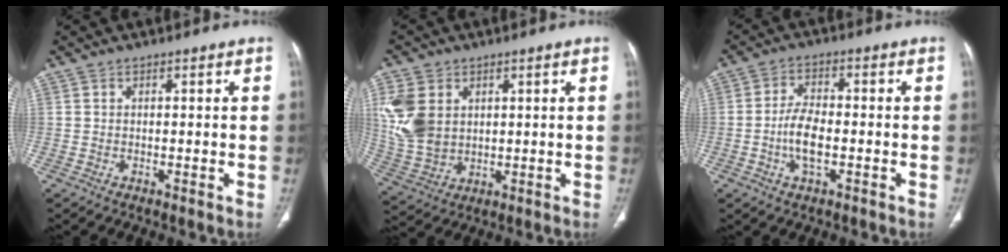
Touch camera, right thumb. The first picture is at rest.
{"total": 11.4, "force": [3.1, 8.4, 7.1], "torque": [-0.141, -0.009, 0.075]}
{"total": 6.5, "force": [-1.6, 3.1, 5.5], "torque": [-0.107, 0.013, -0.031]}